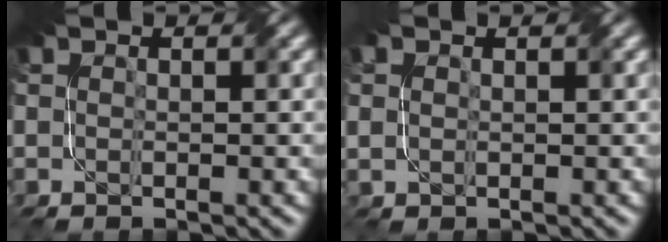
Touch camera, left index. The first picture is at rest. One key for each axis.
{"total": 1.4, "fx": 0.5, "fy": 1.0, "fz": 0.8, "tx": -0.020, "ty": 0.001, "tz": 0.014}